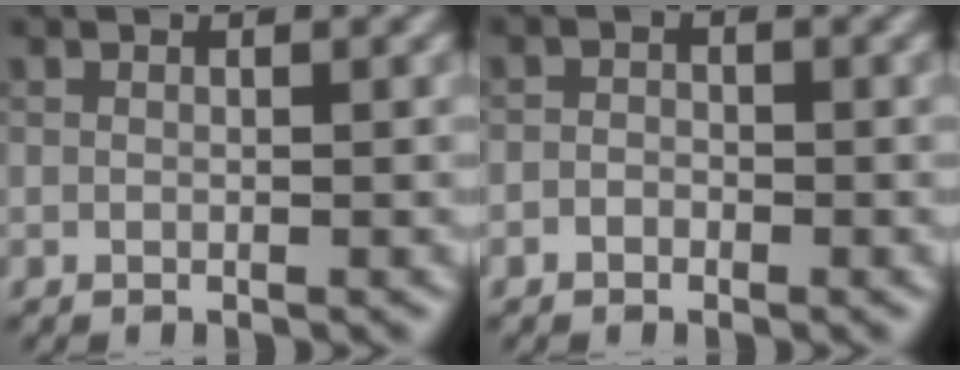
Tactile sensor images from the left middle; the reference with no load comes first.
{"total": 1.1, "force": [-0.6, 0.8, 0.3], "torque": [0.002, 0.000, -0.017]}